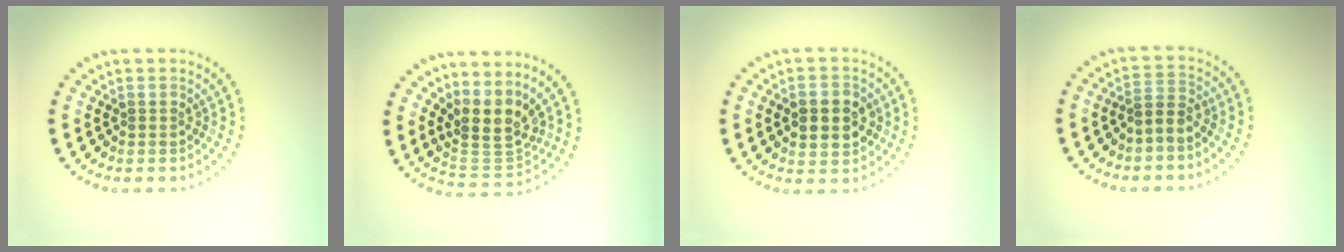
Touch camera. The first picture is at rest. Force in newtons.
{"total": 3.9, "press": 3.0, "slide": 2.5}
{"total": 4.7, "press": 4.7, "slide": 0.4}
{"total": 1.9, "press": 1.6, "slide": 1.0}